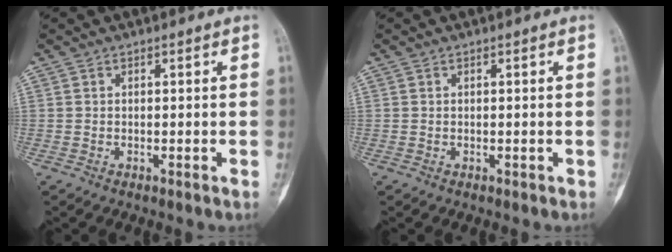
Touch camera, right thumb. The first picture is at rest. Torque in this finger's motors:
{"motor_torque": [0.21, 0.21, 0.18, 0.00, 0.04]}